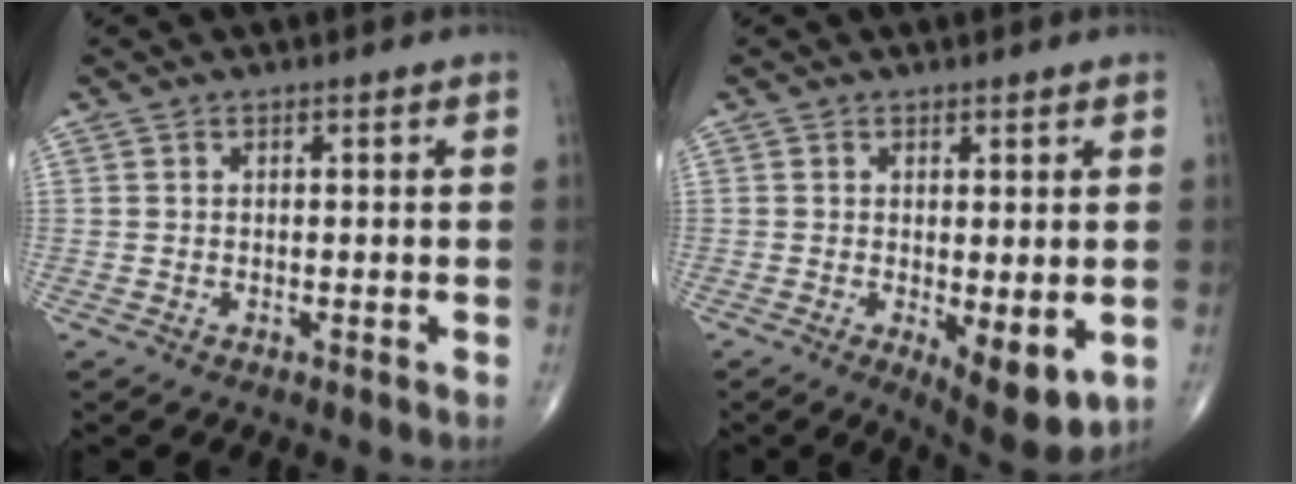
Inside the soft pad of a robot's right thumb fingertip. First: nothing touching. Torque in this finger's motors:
{"motor_torque": [-0.20, 0.57, 0.05, -0.14, 0.01]}